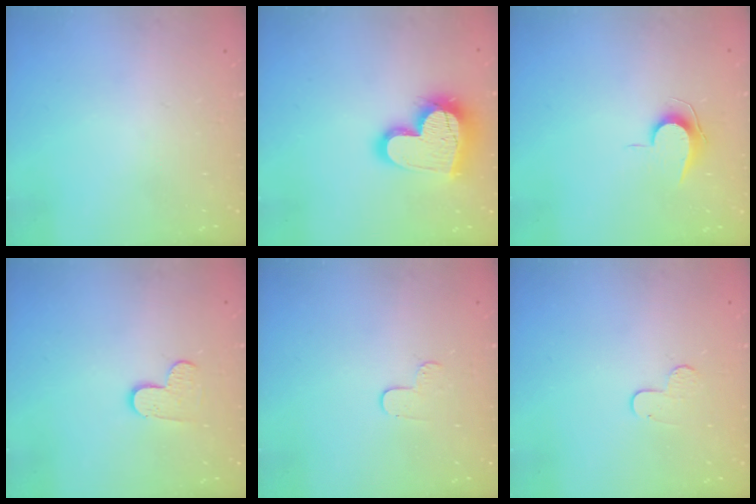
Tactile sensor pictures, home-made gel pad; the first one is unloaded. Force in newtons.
{"total": 18.7, "press": 18.6, "slide": 1.4}
{"total": 6.8, "press": 6.8, "slide": 0.7}
{"total": 4.8, "press": 4.8, "slide": 0.5}
{"total": 4.1, "press": 4.0, "slide": 0.4}
{"total": 5.5, "press": 5.5, "slide": 0.5}